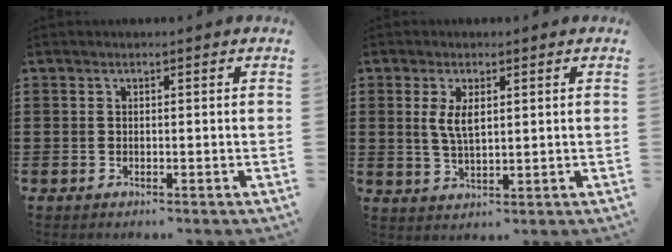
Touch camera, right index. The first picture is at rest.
{"total": 4.0, "force": [1.0, 1.7, 3.4], "torque": [-0.071, 0.006, 0.017]}